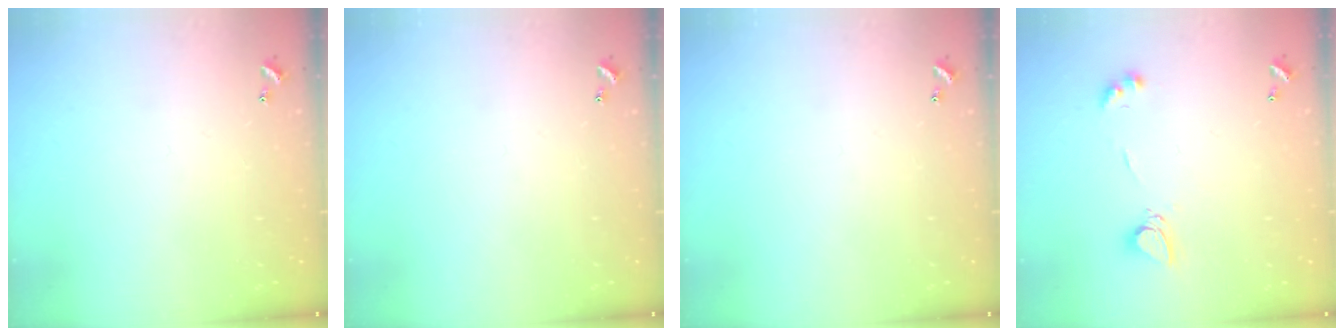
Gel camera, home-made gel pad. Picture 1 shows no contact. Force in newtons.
{"total": 0.0}
{"total": 0.0}
{"total": 6.0, "press": 6.0, "slide": 0.4}